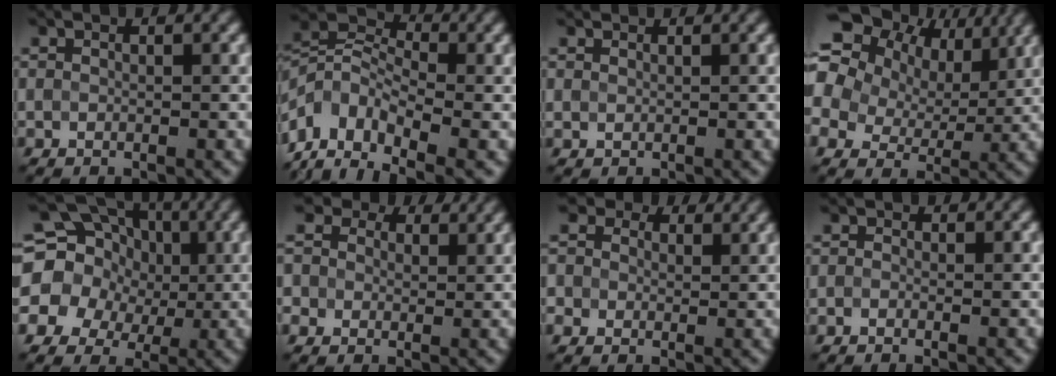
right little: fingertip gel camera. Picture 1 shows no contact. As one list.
[{"total": 7.2, "force": [-3.8, 4.4, 4.2], "torque": [-0.077, 0.011, -0.095]}, {"total": 1.2, "force": [1.2, 0.4, 0.2], "torque": [-0.012, 0.000, 0.019]}, {"total": 19.3, "force": [9.2, 13.6, 10.3], "torque": [-0.225, 0.042, 0.139]}, {"total": 13.3, "force": [1.8, 11.7, 6.0], "torque": [-0.144, 0.034, 0.000]}, {"total": 7.7, "force": [4.4, 5.6, 3.1], "torque": [-0.082, 0.029, 0.050]}, {"total": 6.7, "force": [3.8, 4.8, 2.6], "torque": [-0.070, 0.023, 0.038]}, {"total": 0.6, "force": [-0.3, 0.3, 0.5], "torque": [-0.011, -0.007, -0.010]}]